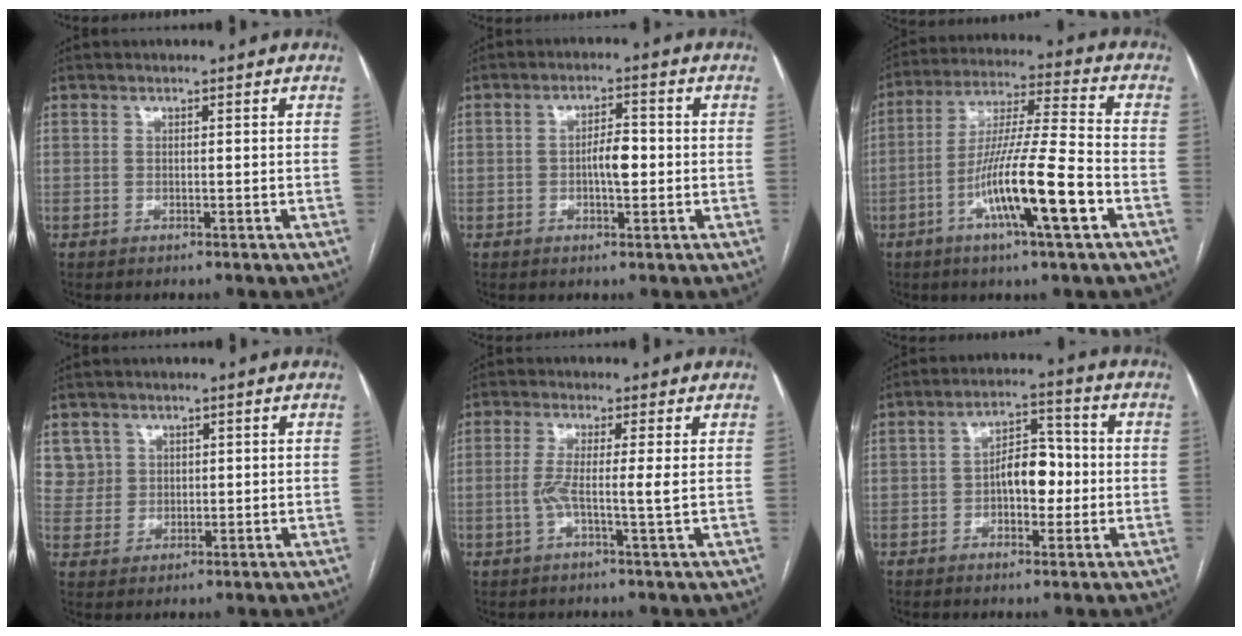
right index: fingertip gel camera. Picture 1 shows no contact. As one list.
[{"total": 3.9, "force": [-0.6, 1.3, 3.7], "torque": [-0.061, 0.006, -0.008]}, {"total": 14.4, "force": [-5.4, 0.1, 13.4], "torque": [-0.245, -0.006, -0.099]}, {"total": 4.5, "force": [2.1, 4.0, -0.3], "torque": [0.020, 0.005, 0.044]}, {"total": 4.0, "force": [-0.4, -0.5, 4.0], "torque": [-0.083, 0.000, -0.010]}, {"total": 6.7, "force": [-1.0, 3.4, 5.7], "torque": [-0.091, 0.023, -0.015]}]